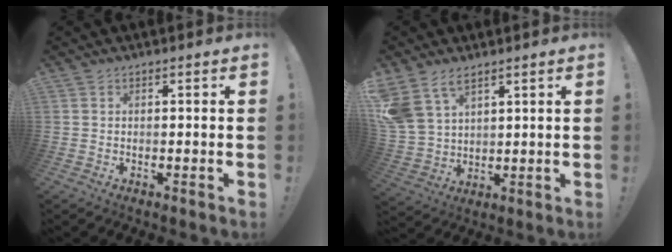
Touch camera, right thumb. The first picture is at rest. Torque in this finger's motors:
{"motor_torque": [1.69, 1.84, 1.60, 0.92, 0.16]}